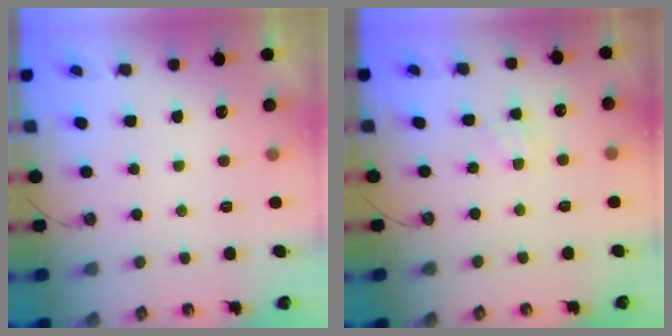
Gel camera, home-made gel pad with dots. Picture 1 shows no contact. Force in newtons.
{"total": 2.2, "press": 2.2, "slide": 0.2}